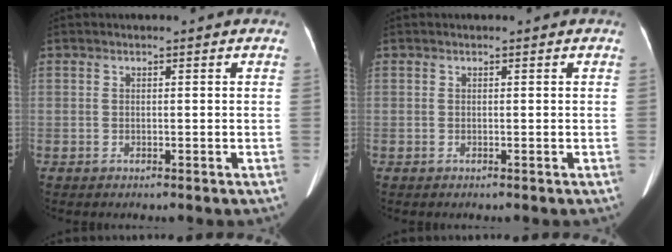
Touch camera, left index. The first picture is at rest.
{"total": 0.0}